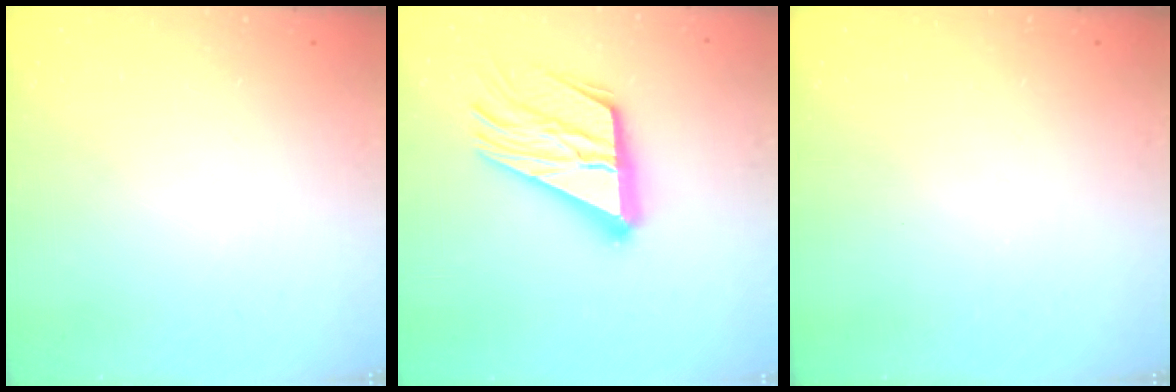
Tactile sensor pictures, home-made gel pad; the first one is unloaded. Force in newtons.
{"total": 21.7, "press": 21.6, "slide": 2.2}
{"total": 0.0}